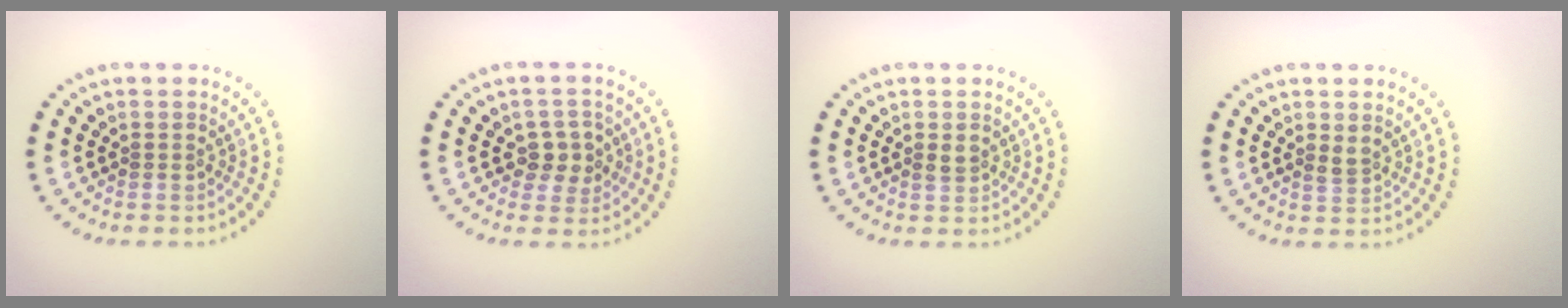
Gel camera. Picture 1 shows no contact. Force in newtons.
{"total": 2.7, "press": 2.6, "slide": 0.7}
{"total": 1.1, "press": 1.1, "slide": 0.1}
{"total": 1.1, "press": 1.1, "slide": 0.5}